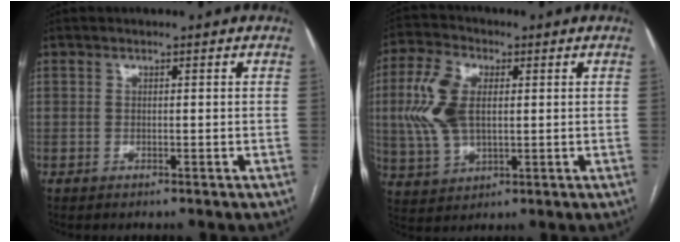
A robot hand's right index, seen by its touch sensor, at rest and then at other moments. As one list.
[{"total": 10.2, "force": [1.6, 5.4, 8.5], "torque": [-0.210, 0.016, 0.036]}]